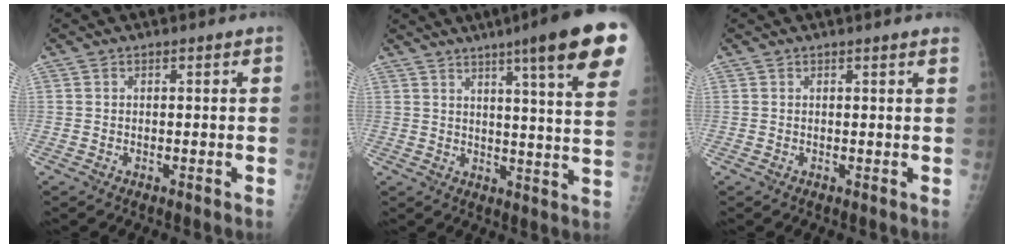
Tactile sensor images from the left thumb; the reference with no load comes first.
{"total": 19.2, "force": [11.2, 1.6, 15.5], "torque": [-0.192, -0.040, 0.135]}
{"total": 1.4, "force": [1.2, -0.2, 0.7], "torque": [-0.017, -0.003, 0.013]}